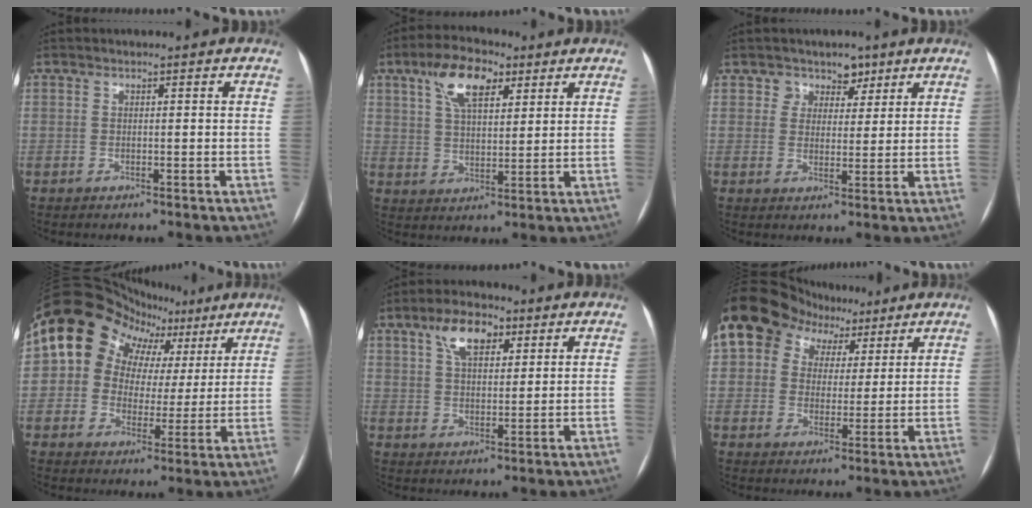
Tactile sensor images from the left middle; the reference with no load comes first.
{"total": 9.2, "force": [4.9, 3.9, 6.8], "torque": [-0.130, 0.020, 0.092]}
{"total": 4.0, "force": [2.7, 2.9, 0.1], "torque": [0.011, -0.001, 0.038]}
{"total": 13.8, "force": [5.8, 11.3, 5.3], "torque": [-0.054, 0.062, 0.087]}
{"total": 7.5, "force": [4.0, 3.6, 5.2], "torque": [-0.097, 0.019, 0.071]}
{"total": 13.9, "force": [7.7, 10.2, 5.4], "torque": [-0.107, 0.063, 0.132]}